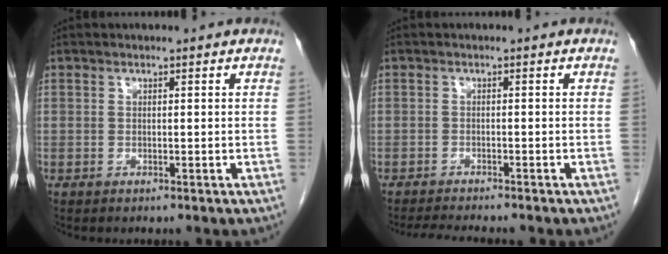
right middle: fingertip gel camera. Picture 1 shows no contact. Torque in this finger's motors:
{"motor_torque": [0.05, -0.04, 0.01, 0.00]}